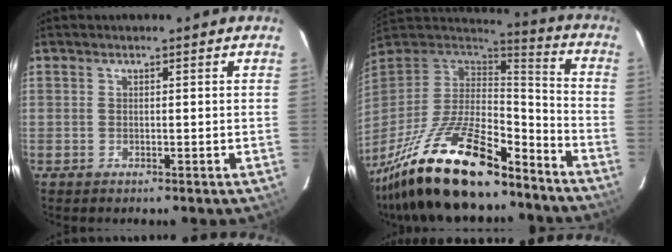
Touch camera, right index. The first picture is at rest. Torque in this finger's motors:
{"motor_torque": [1.11, -1.02, 1.06, 0.21]}